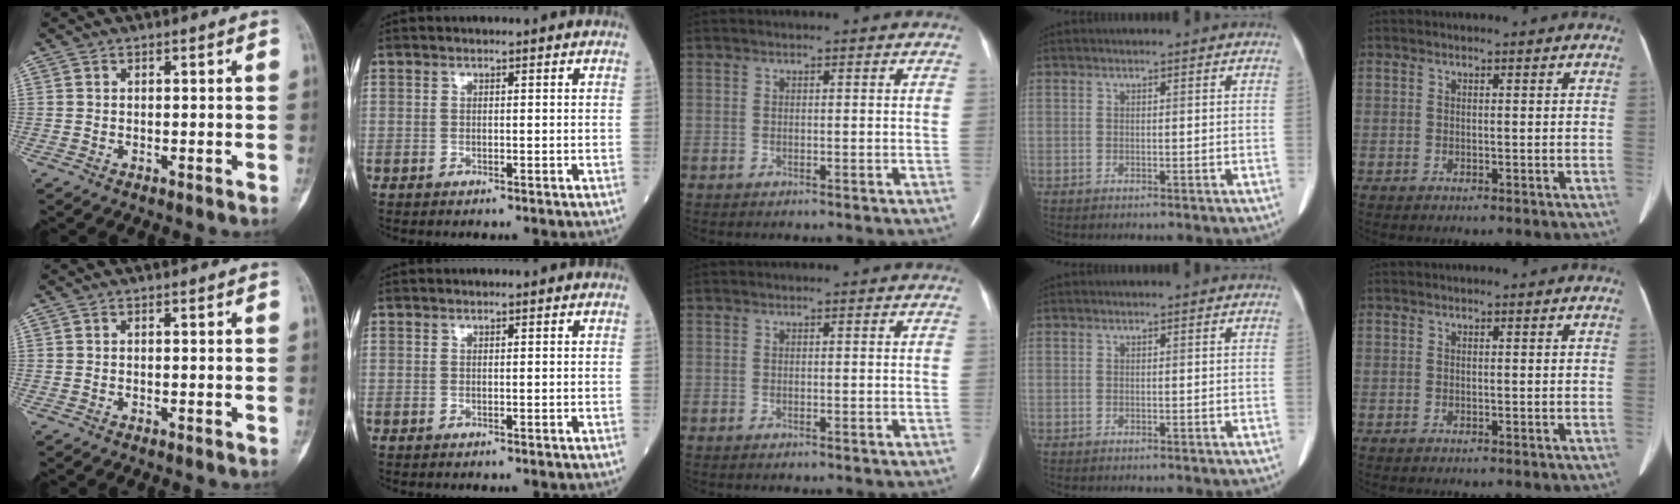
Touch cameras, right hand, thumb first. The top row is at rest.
{}